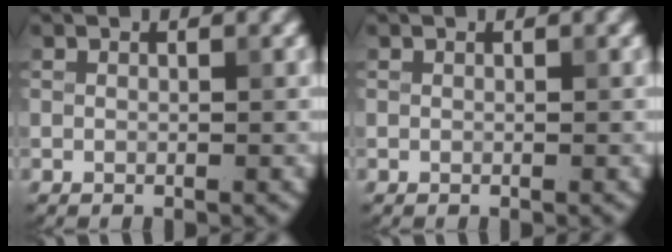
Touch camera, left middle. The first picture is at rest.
{"total": 0.0}